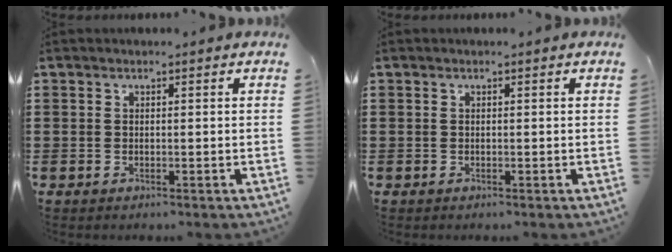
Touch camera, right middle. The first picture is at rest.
{"total": 0.0}